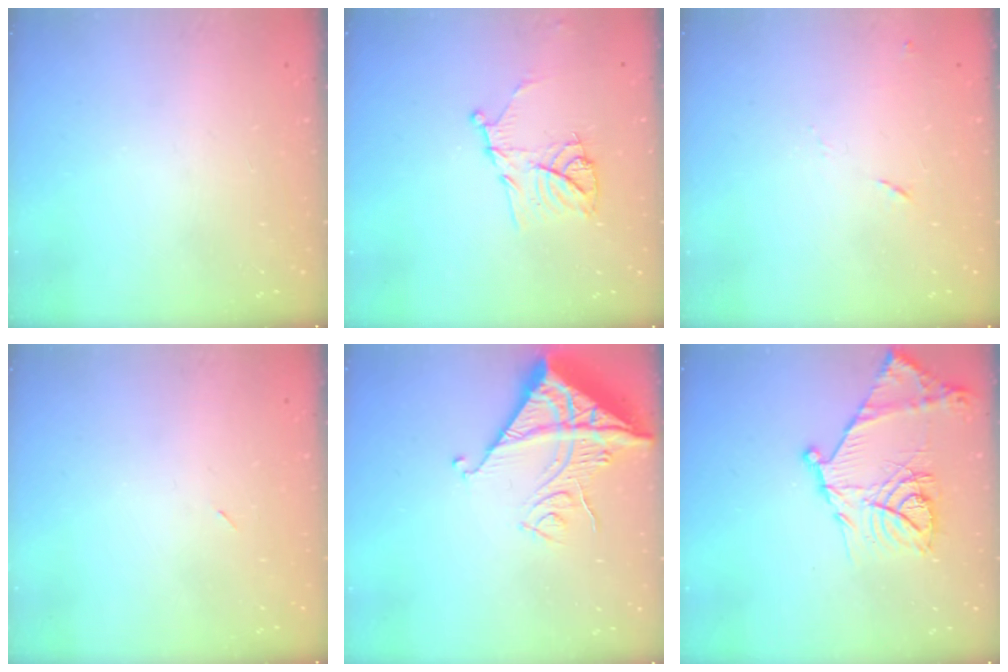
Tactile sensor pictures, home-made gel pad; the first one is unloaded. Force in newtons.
{"total": 11.8, "press": 11.8, "slide": 0.5}
{"total": 7.4, "press": 7.4, "slide": 0.7}
{"total": 2.3, "press": 1.9, "slide": 1.2}
{"total": 17.1, "press": 17.0, "slide": 1.6}
{"total": 18.7, "press": 18.6, "slide": 1.4}